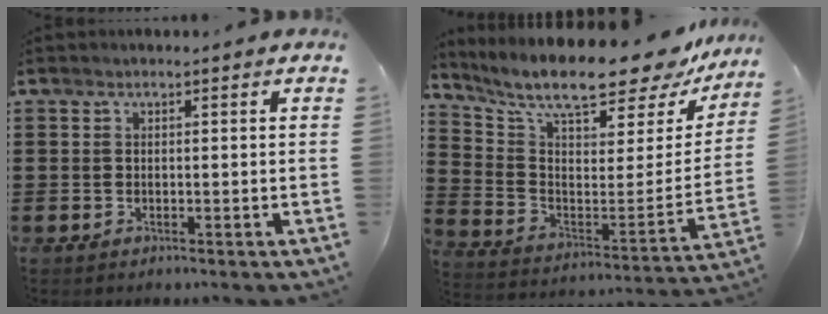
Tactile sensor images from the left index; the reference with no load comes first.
{"total": 11.3, "force": [9.6, 1.7, 5.7], "torque": [-0.136, -0.074, 0.161]}